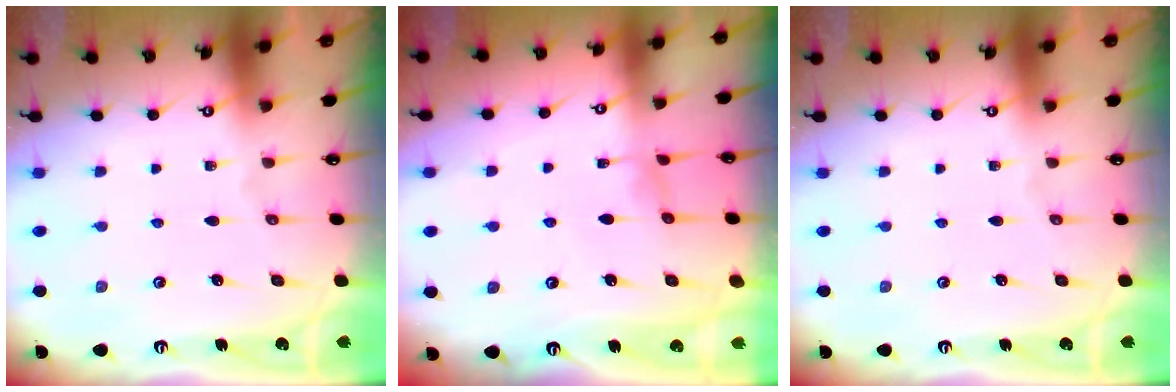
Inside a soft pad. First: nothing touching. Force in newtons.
{"total": 0.7, "press": 0.4, "slide": 0.5}
{"total": 0.0}